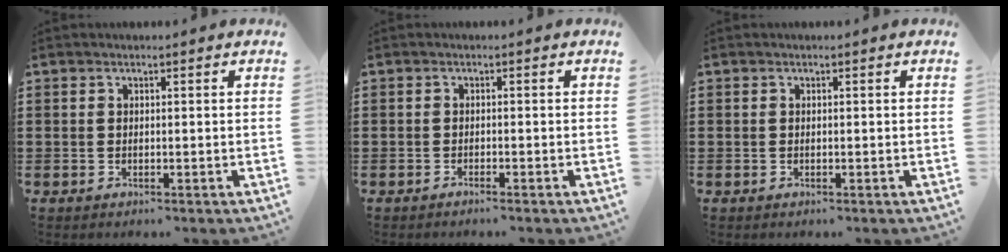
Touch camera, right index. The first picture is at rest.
{"total": 0.8, "force": [-0.8, -0.1, 0.2], "torque": [-0.006, -0.001, -0.016]}
{"total": 0.0}